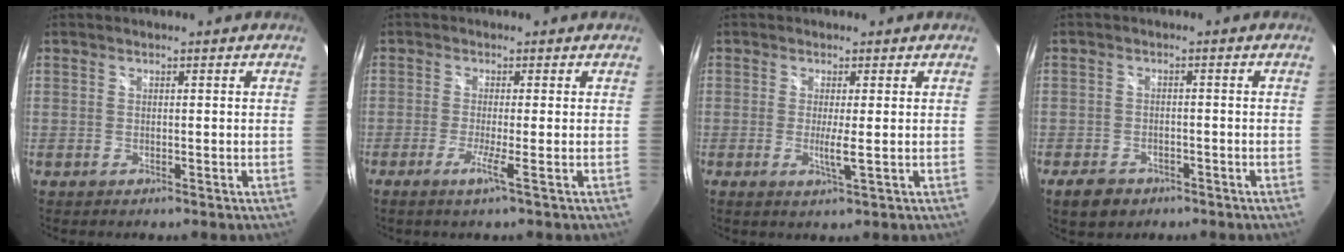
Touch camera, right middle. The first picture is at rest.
{"total": 3.0, "force": [-1.4, -1.2, 2.4], "torque": [-0.057, -0.008, -0.031]}
{"total": 2.8, "force": [-0.2, -0.5, 2.8], "torque": [-0.051, -0.007, -0.004]}
{"total": 5.1, "force": [-3.3, 3.2, 2.1], "torque": [-0.059, -0.002, -0.049]}